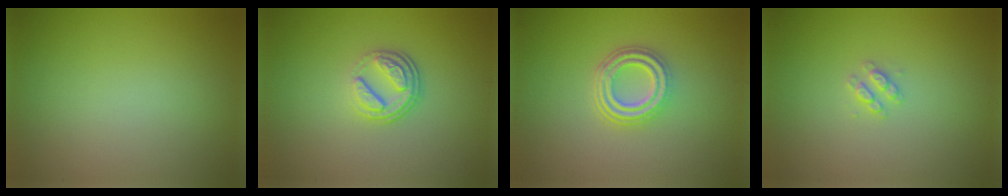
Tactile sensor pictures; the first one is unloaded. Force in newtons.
{"total": 3.7, "press": 2.6, "slide": 2.6}
{"total": 4.5, "press": 3.3, "slide": 3.0}
{"total": 1.4, "press": 1.3, "slide": 0.3}